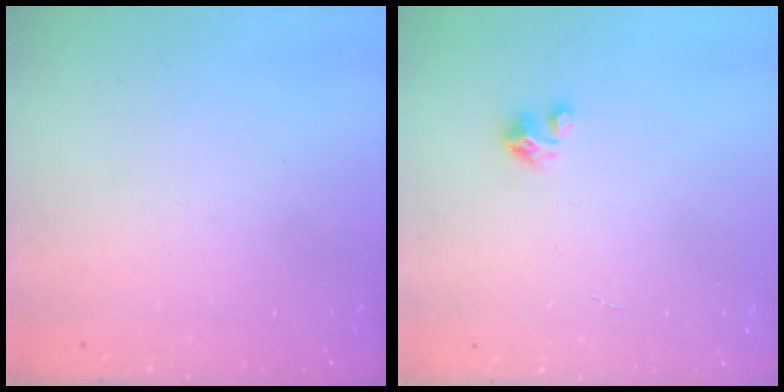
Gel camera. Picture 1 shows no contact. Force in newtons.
{"total": 3.6, "press": 3.5, "slide": 0.2}